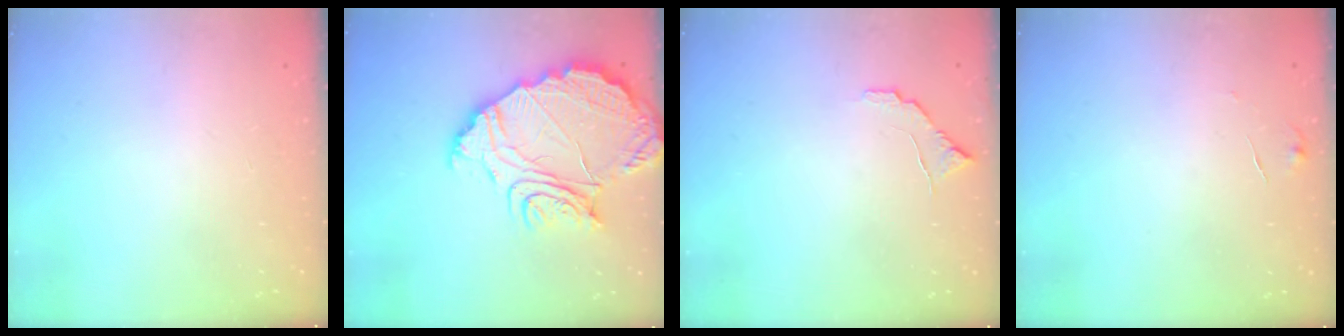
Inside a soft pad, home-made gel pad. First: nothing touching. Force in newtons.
{"total": 18.7, "press": 18.6, "slide": 1.5}
{"total": 6.2, "press": 6.2, "slide": 0.5}
{"total": 5.4, "press": 5.4, "slide": 0.3}